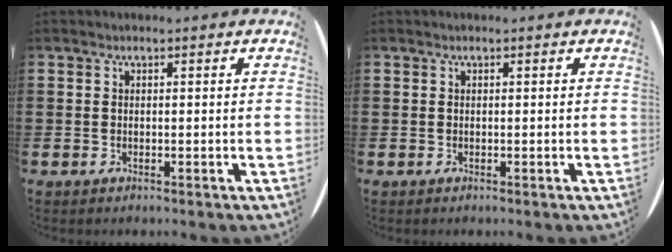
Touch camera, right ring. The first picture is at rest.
{"total": 0.0}